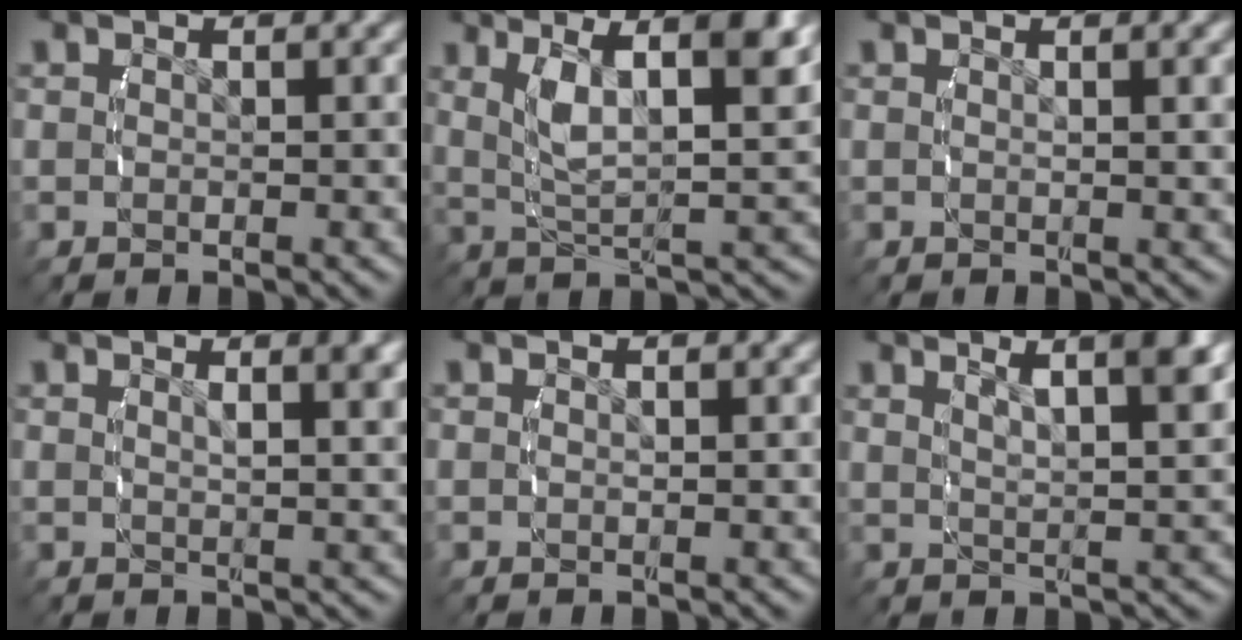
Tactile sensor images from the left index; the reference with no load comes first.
{"total": 8.2, "force": [2.3, 3.4, 7.1], "torque": [-0.116, 0.004, 0.040]}
{"total": 1.2, "force": [0.6, -0.3, 1.0], "torque": [-0.012, -0.002, 0.014]}
{"total": 2.9, "force": [1.5, -0.2, 2.5], "torque": [-0.025, -0.001, 0.030]}
{"total": 0.0}
{"total": 6.5, "force": [3.1, 1.7, 5.4], "torque": [-0.063, 0.010, 0.051]}